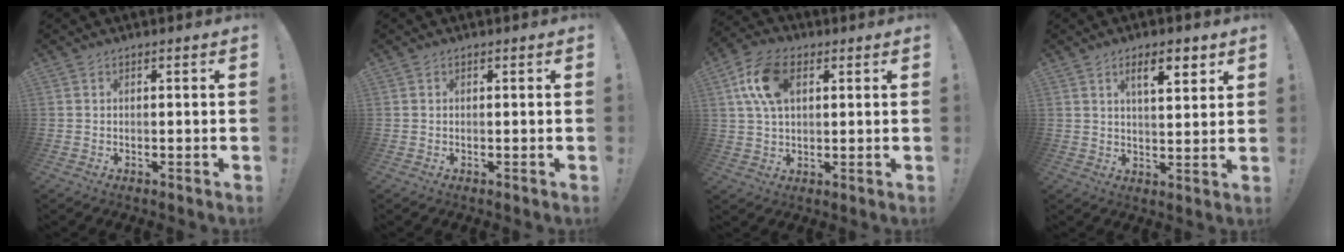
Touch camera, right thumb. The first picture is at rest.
{"total": 0.0}
{"total": 12.9, "force": [4.1, 7.8, 9.4], "torque": [-0.170, 0.005, 0.079]}
{"total": 8.4, "force": [4.4, 2.7, 6.6], "torque": [-0.096, -0.014, 0.071]}